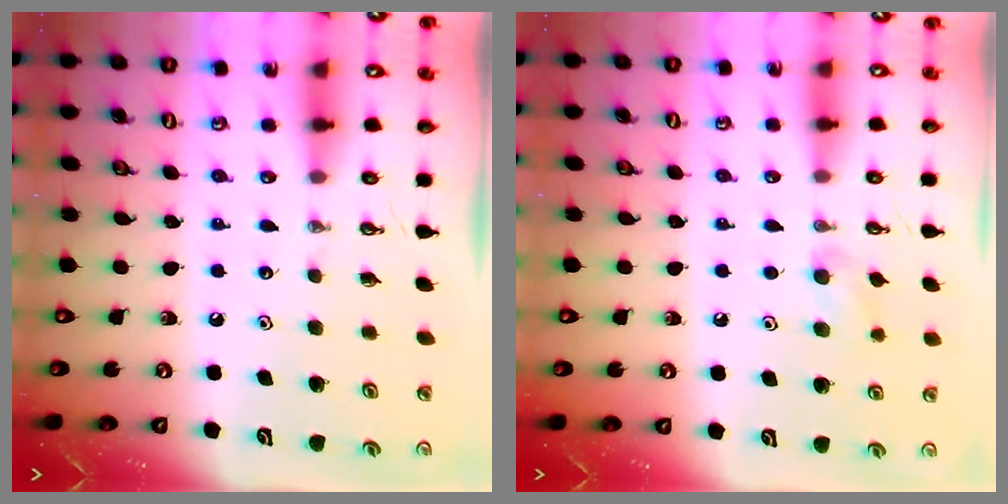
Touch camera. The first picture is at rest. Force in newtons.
{"total": 6.0, "press": 5.9, "slide": 1.3}